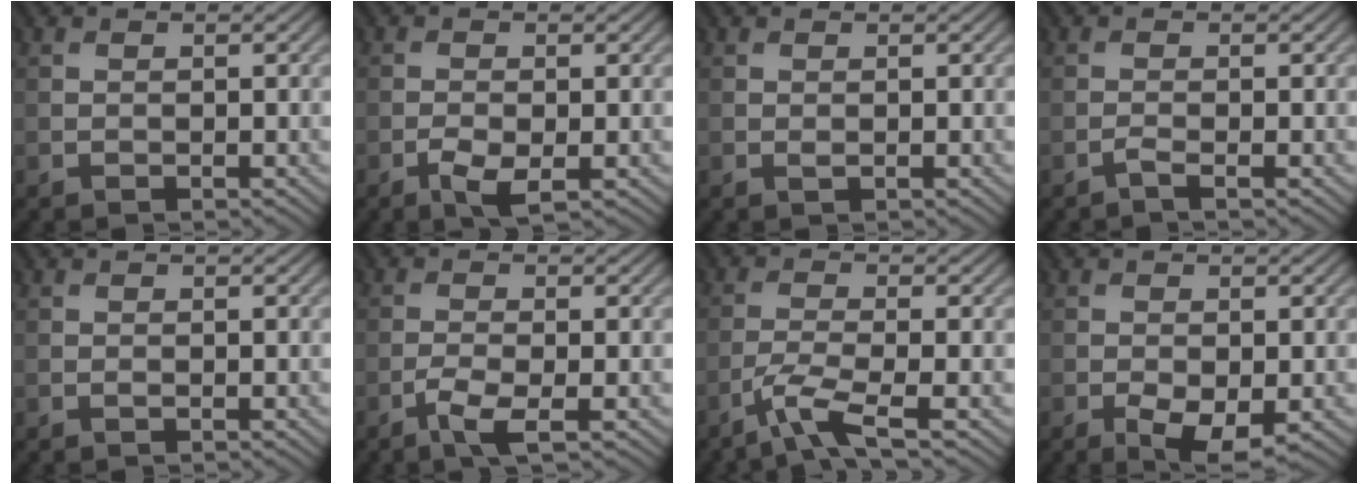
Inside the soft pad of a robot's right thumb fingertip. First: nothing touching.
{"total": 2.7, "force": [-1.4, 0.9, 2.2], "torque": [-0.048, -0.006, -0.024]}
{"total": 0.0}
{"total": 1.0, "force": [-0.8, -0.5, 0.1], "torque": [-0.007, 0.001, -0.020]}
{"total": 0.0}
{"total": 3.0, "force": [-1.9, 0.4, 2.3], "torque": [-0.056, -0.004, -0.040]}
{"total": 4.4, "force": [-3.2, 0.1, 3.0], "torque": [-0.064, -0.003, -0.072]}
{"total": 4.6, "force": [-2.1, 2.1, 3.6], "torque": [-0.070, -0.013, -0.031]}